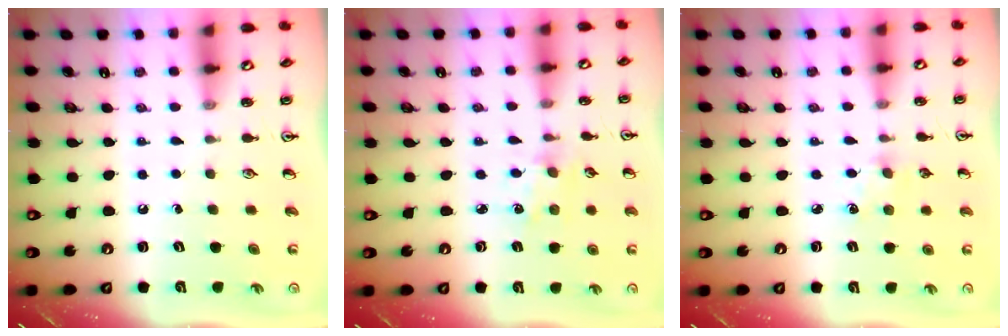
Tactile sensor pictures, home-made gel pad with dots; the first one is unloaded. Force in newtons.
{"total": 1.2, "press": 1.2, "slide": 0.2}
{"total": 4.5, "press": 4.4, "slide": 0.5}